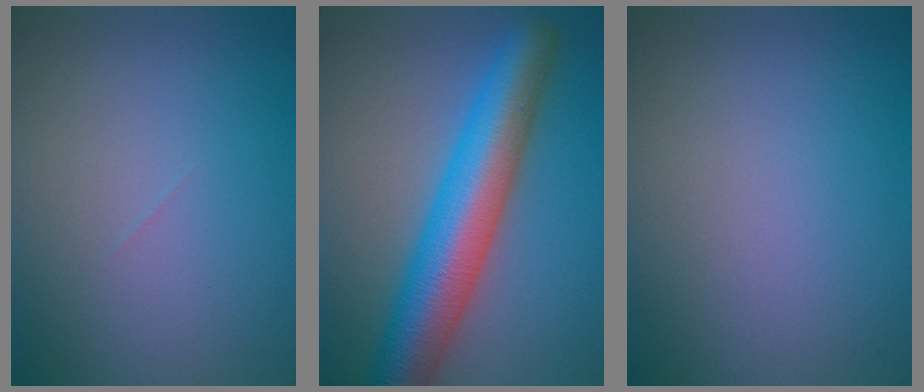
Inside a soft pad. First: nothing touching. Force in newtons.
{"total": 9.6, "press": 9.5, "slide": 0.4}
{"total": 0.0}